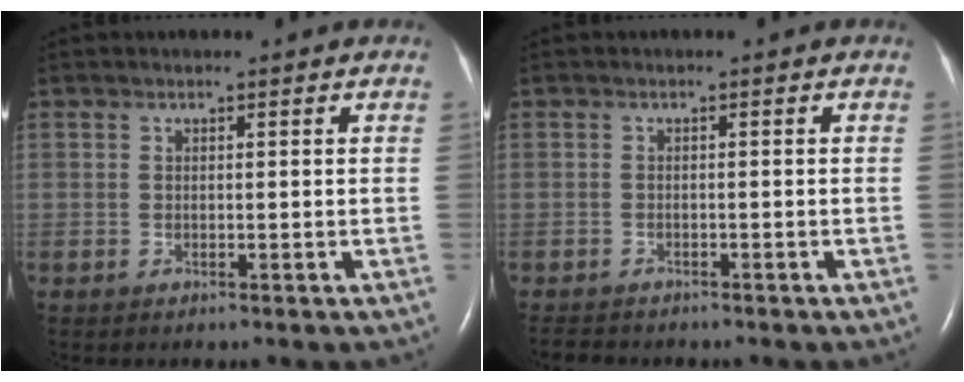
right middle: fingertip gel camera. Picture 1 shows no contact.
{"total": 2.8, "force": [-2.6, 0.8, 0.7], "torque": [-0.013, -0.007, -0.037]}